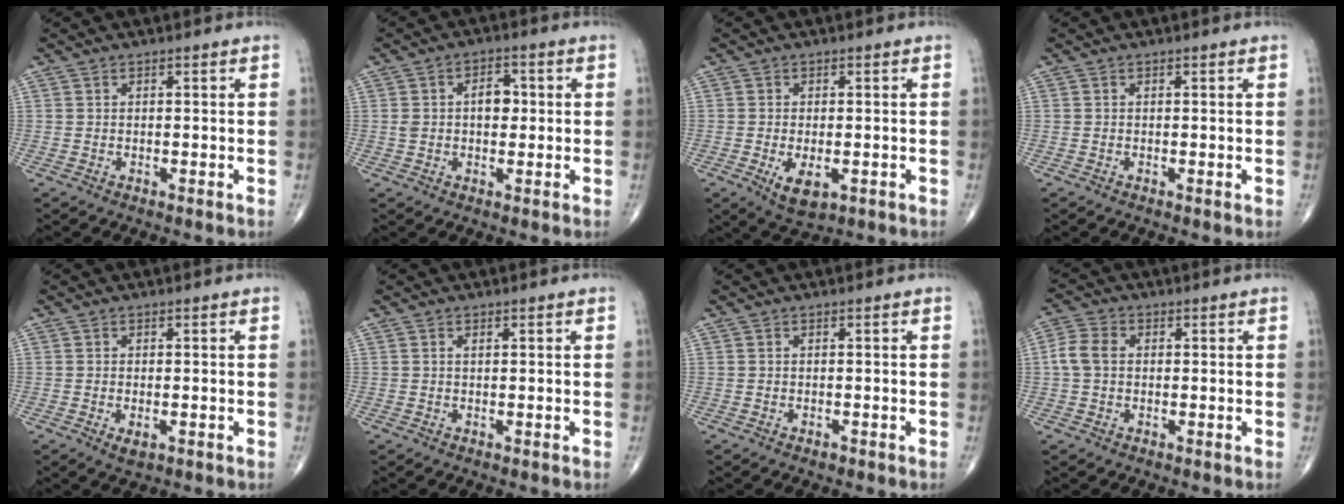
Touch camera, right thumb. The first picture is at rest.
{"total": 5.7, "force": [0.6, 3.6, 4.4], "torque": [-0.067, 0.016, 0.008]}
{"total": 5.4, "force": [-1.6, 2.8, 4.4], "torque": [-0.073, -0.010, -0.018]}
{"total": 0.0}
{"total": 2.1, "force": [-0.6, 1.1, 1.7], "torque": [-0.028, -0.003, -0.008]}
{"total": 0.5, "force": [0.2, 0.2, 0.4], "torque": [-0.012, 0.003, 0.005]}
{"total": 0.5, "force": [-0.3, 0.3, 0.3], "torque": [-0.005, -0.001, -0.005]}
{"total": 5.0, "force": [0.3, 3.7, 3.4], "torque": [-0.078, 0.015, -0.001]}